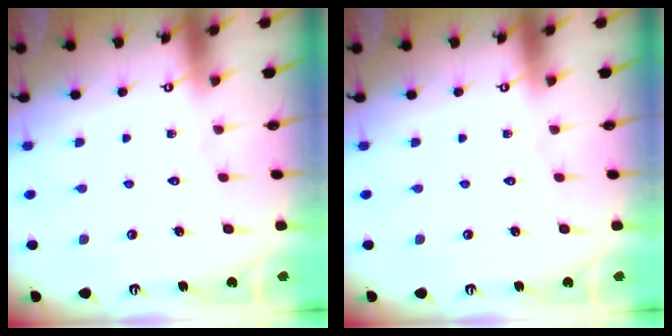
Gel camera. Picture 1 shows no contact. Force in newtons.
{"total": 0.0}